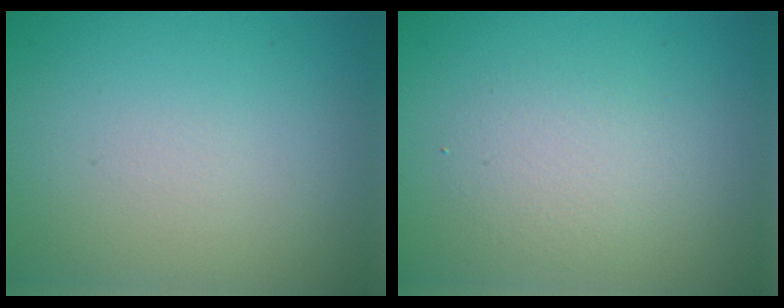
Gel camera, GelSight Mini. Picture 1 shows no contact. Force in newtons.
{"total": 2.2, "press": 2.2, "slide": 0.2}